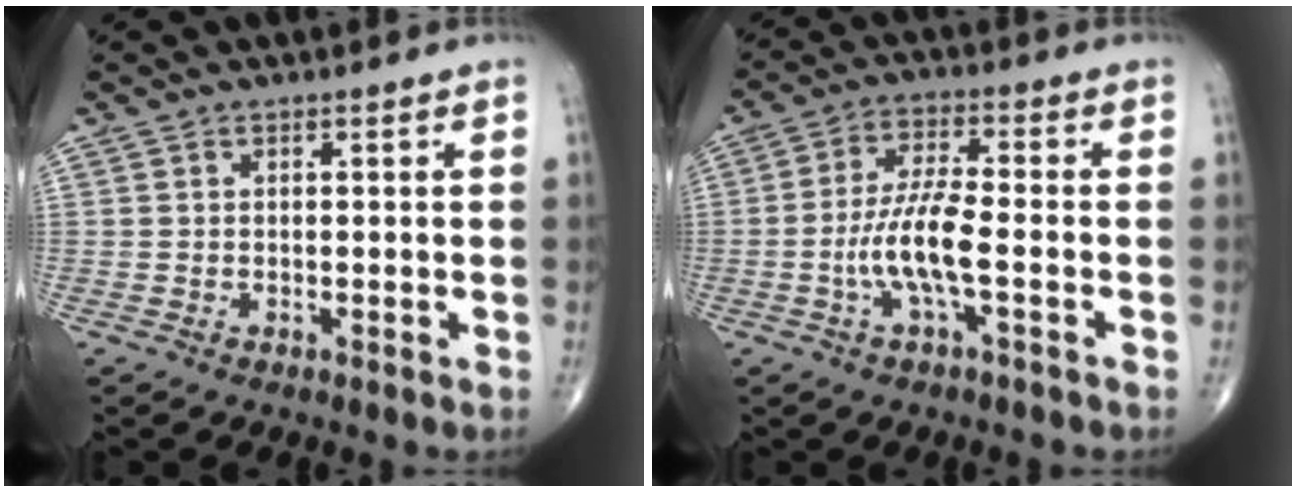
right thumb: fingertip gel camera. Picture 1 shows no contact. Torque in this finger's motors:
{"motor_torque": [0.52, 0.21, 0.96, -0.26, 0.10]}